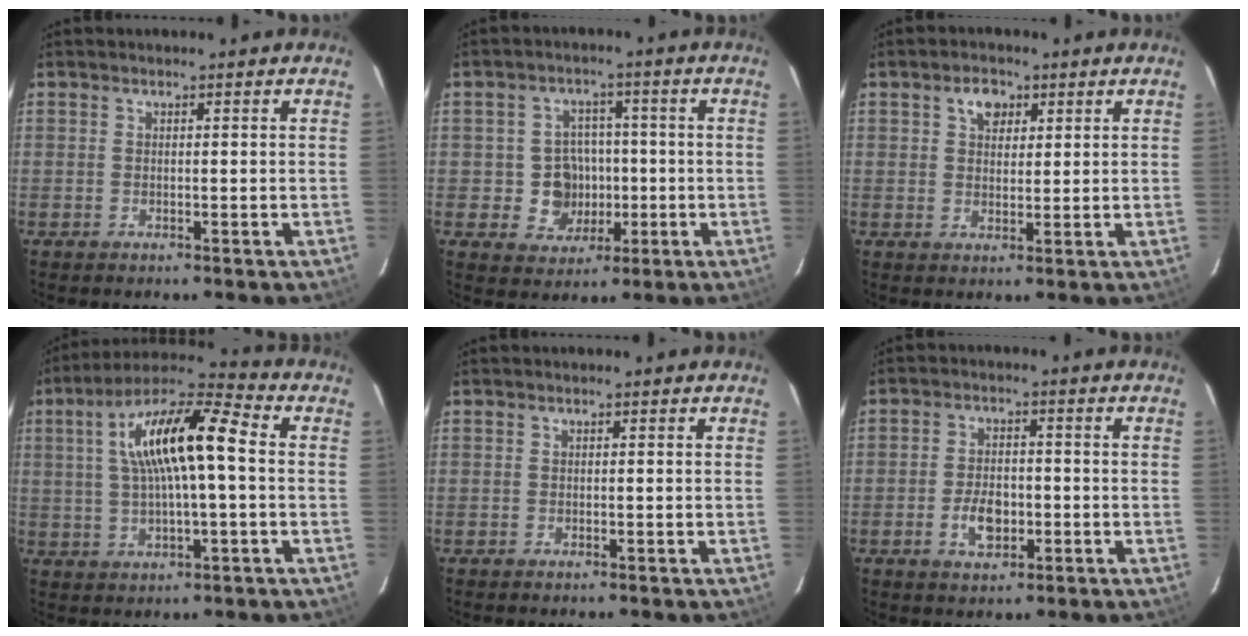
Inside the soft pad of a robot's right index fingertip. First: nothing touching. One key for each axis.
{"total": 7.2, "fx": -1.1, "fy": 6.9, "fz": 1.8, "tx": -0.044, "ty": 0.017, "tz": -0.007}
{"total": 4.1, "fx": 1.9, "fy": 2.9, "fz": 2.1, "tx": -0.029, "ty": 0.011, "tz": 0.035}
{"total": 15.1, "fx": 2.1, "fy": 3.6, "fz": 14.6, "tx": -0.260, "ty": 0.025, "tz": 0.031}
{"total": 0.0}
{"total": 5.9, "fx": -2.0, "fy": 3.5, "fz": 4.3, "tx": -0.085, "ty": 0.004, "tz": -0.029}